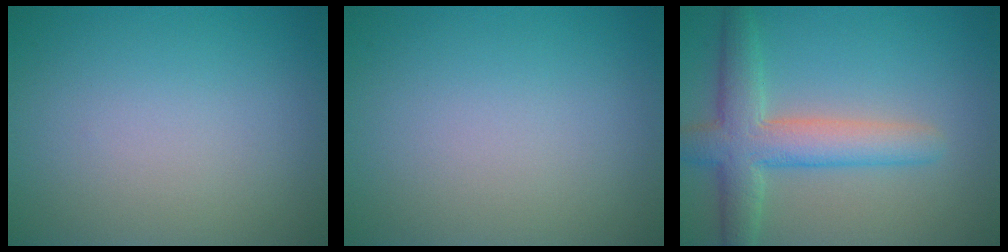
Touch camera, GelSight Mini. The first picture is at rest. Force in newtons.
{"total": 0.0}
{"total": 5.7, "press": 5.7, "slide": 0.2}